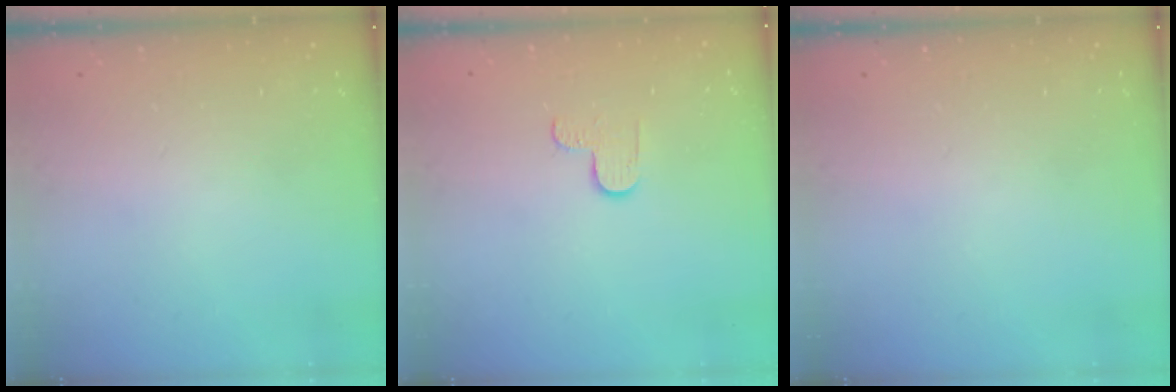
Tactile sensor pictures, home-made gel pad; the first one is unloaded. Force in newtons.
{"total": 2.9, "press": 2.9, "slide": 0.3}
{"total": 0.0}